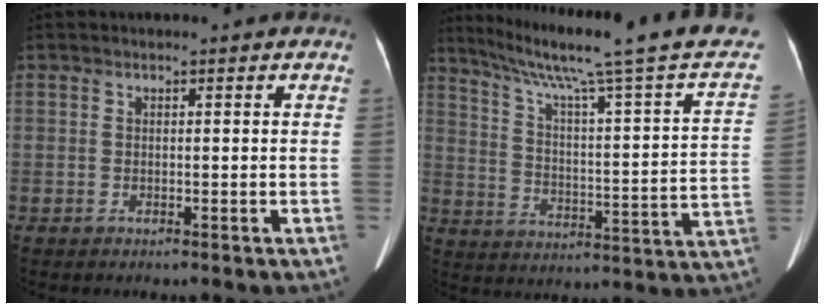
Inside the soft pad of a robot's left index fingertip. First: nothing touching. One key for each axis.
{"total": 24.2, "fx": 19.5, "fy": -1.1, "fz": 14.3, "tx": -0.224, "ty": -0.043, "tz": 0.258}